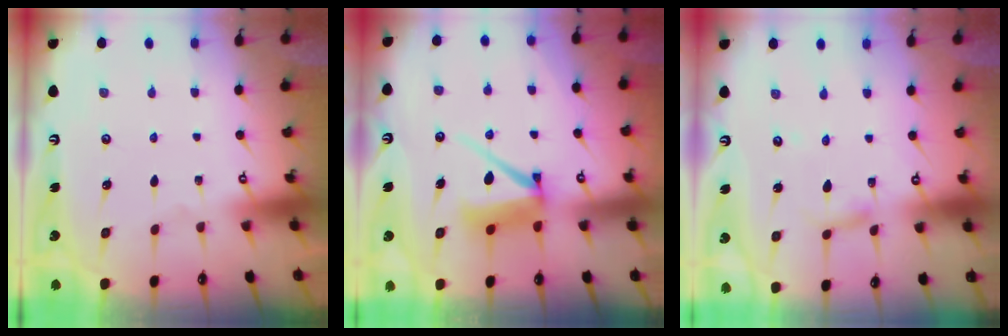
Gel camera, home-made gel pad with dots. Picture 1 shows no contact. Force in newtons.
{"total": 8.8, "press": 8.7, "slide": 1.0}
{"total": 3.3, "press": 3.2, "slide": 0.3}